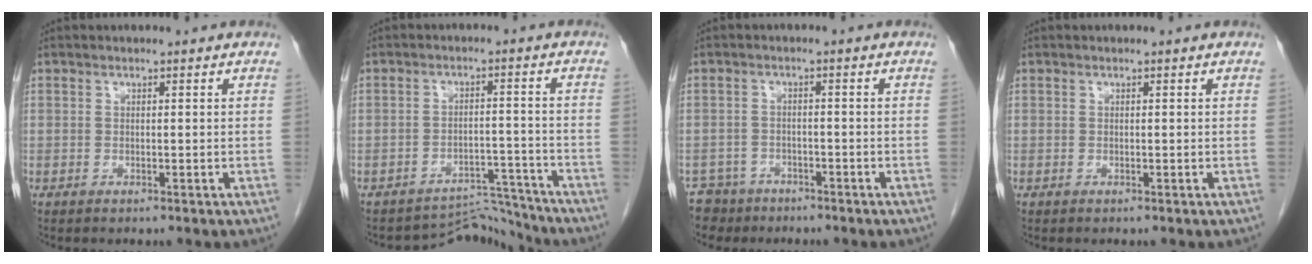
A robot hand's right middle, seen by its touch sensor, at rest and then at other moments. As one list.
[{"total": 6.1, "force": [-5.6, 0.2, -2.3], "torque": [0.044, 0.029, -0.079]}, {"total": 5.0, "force": [-3.9, 3.0, -0.6], "torque": [0.011, 0.001, -0.069]}, {"total": 0.0}]